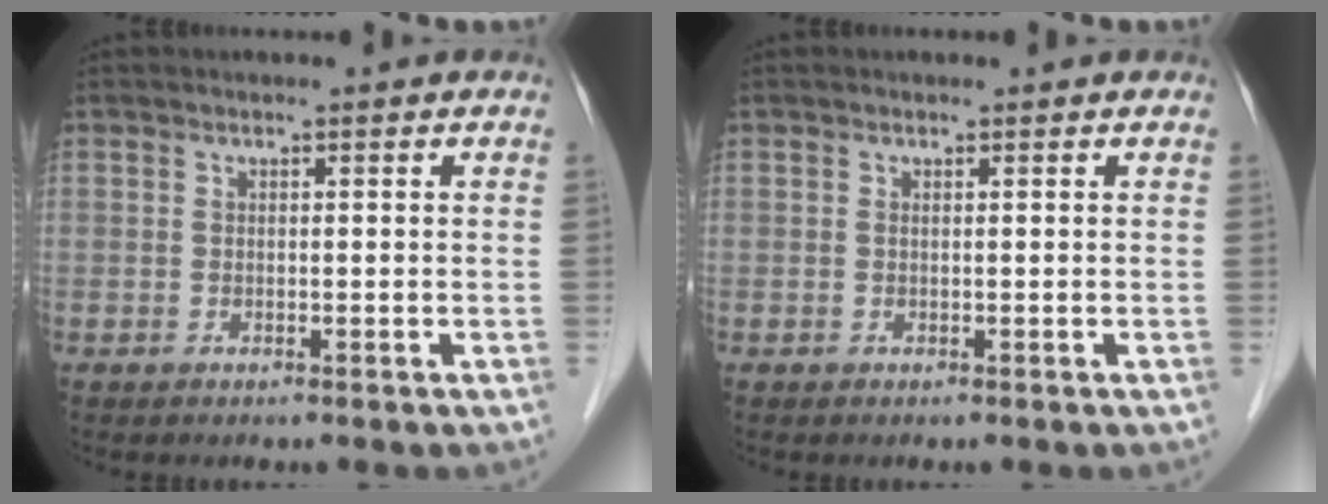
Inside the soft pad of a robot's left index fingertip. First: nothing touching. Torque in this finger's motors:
{"motor_torque": [-0.05, 0.03, 0.01, 0.00]}